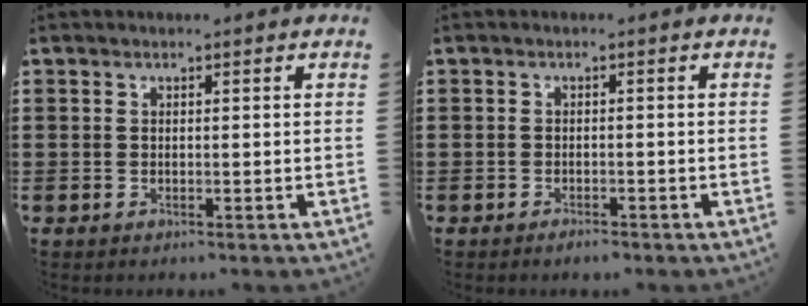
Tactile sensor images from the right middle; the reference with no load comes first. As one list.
[{"total": 1.1, "force": [-1.0, 0.3, 0.3], "torque": [-0.008, -0.001, -0.021]}]